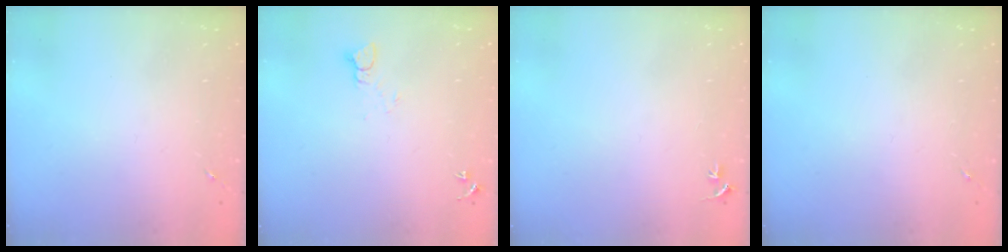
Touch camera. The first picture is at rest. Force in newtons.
{"total": 3.4, "press": 3.4, "slide": 0.2}
{"total": 2.3, "press": 2.3, "slide": 0.2}
{"total": 0.0}